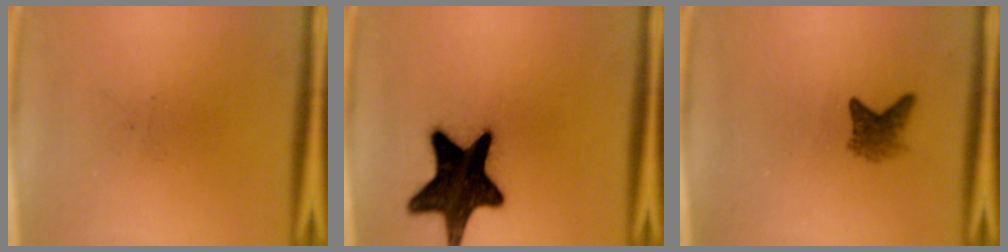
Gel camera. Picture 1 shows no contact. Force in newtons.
{"total": 17.6}
{"total": 2.7}